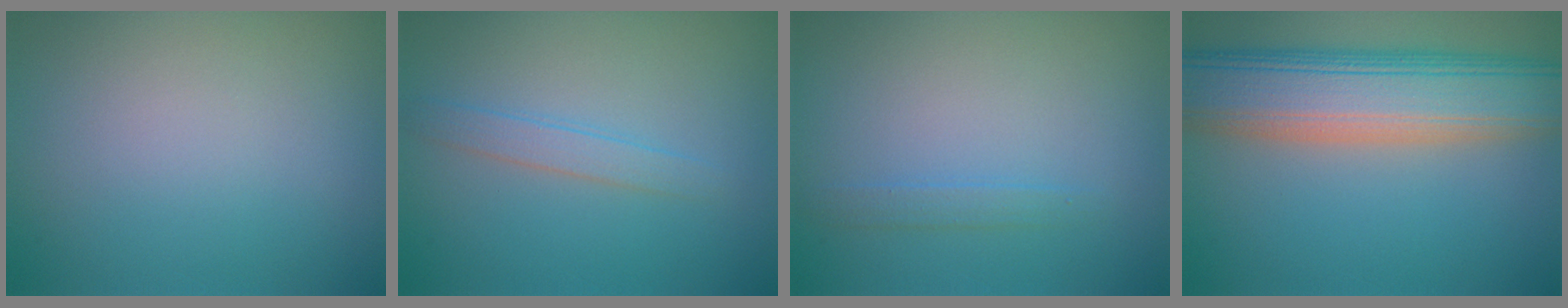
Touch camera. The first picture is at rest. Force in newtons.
{"total": 1.7, "press": 1.7, "slide": 0.1}
{"total": 1.1, "press": 1.1, "slide": 0.0}
{"total": 10.6, "press": 10.6, "slide": 0.7}